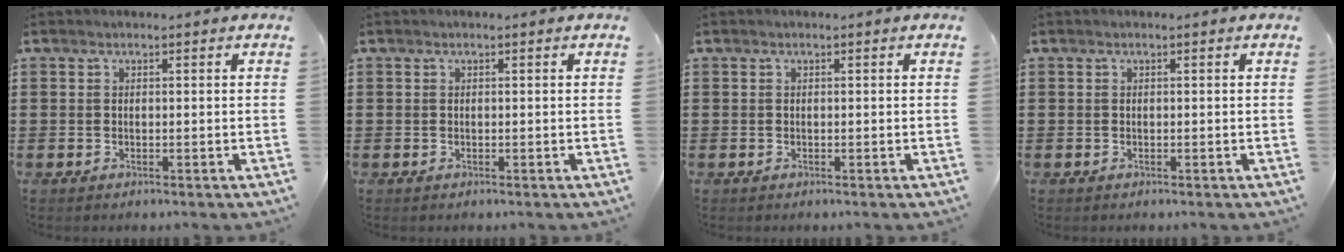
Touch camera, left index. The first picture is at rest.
{"total": 0.0}
{"total": 0.0}
{"total": 0.0}